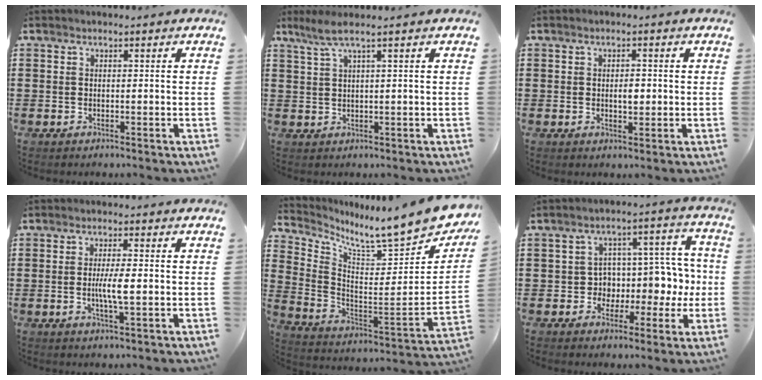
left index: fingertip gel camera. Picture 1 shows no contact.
{"total": 2.8, "force": [1.7, -0.3, 2.2], "torque": [-0.049, 0.000, 0.029]}
{"total": 2.0, "force": [0.1, 1.0, 1.8], "torque": [-0.028, 0.002, -0.002]}
{"total": 4.0, "force": [-0.3, 0.6, 4.0], "torque": [-0.078, -0.004, -0.010]}
{"total": 8.4, "force": [7.5, 0.1, 3.9], "torque": [-0.087, -0.084, 0.116]}
{"total": 6.8, "force": [0.3, 6.2, 2.7], "torque": [-0.062, -0.012, 0.007]}